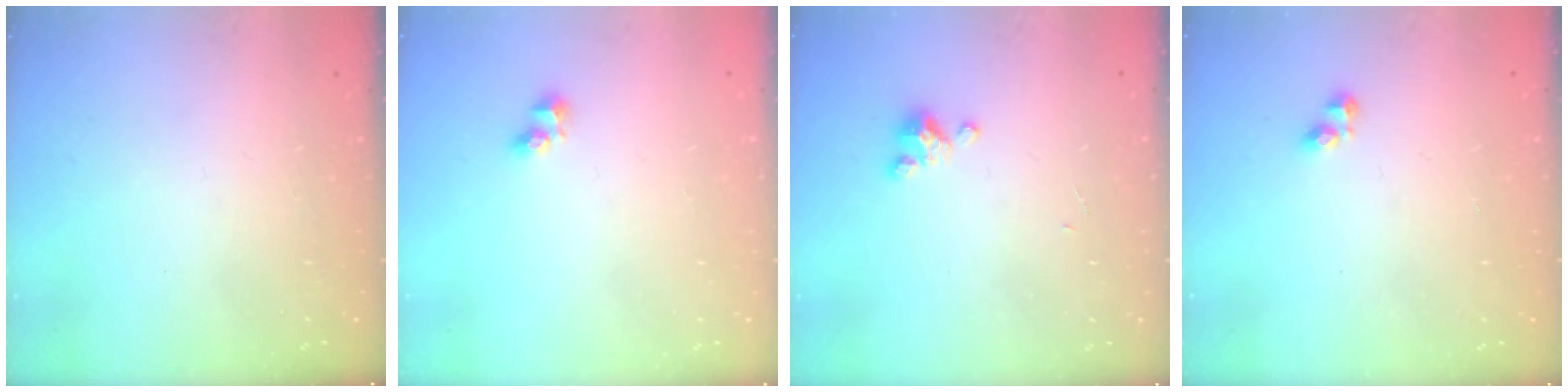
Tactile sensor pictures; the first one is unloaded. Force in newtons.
{"total": 2.7, "press": 2.5, "slide": 1.0}
{"total": 2.3, "press": 2.2, "slide": 0.4}
{"total": 2.8, "press": 2.8, "slide": 0.3}